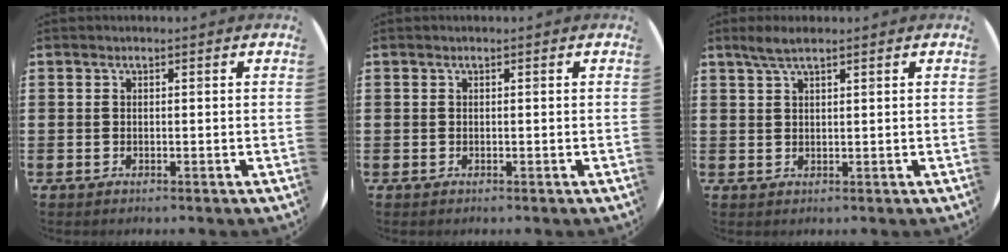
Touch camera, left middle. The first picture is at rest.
{"total": 0.0}
{"total": 2.5, "force": [1.9, 0.3, 1.6], "torque": [-0.034, 0.004, 0.034]}